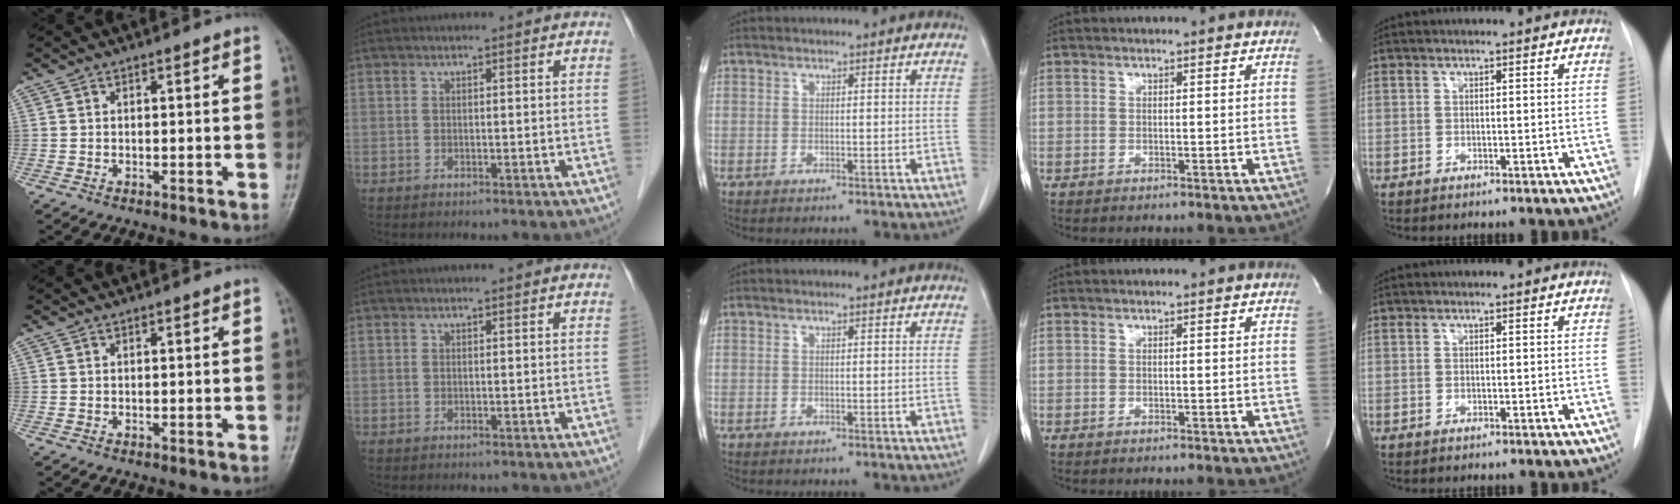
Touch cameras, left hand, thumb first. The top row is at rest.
{}